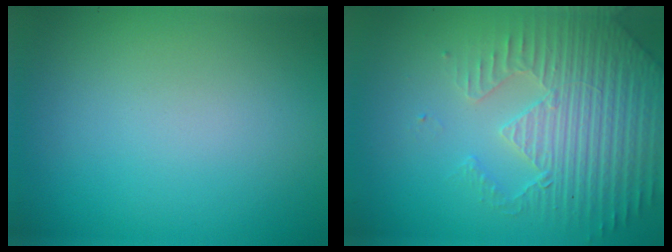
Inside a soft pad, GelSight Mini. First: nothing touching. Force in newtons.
{"total": 4.7, "press": 4.4, "slide": 1.4}